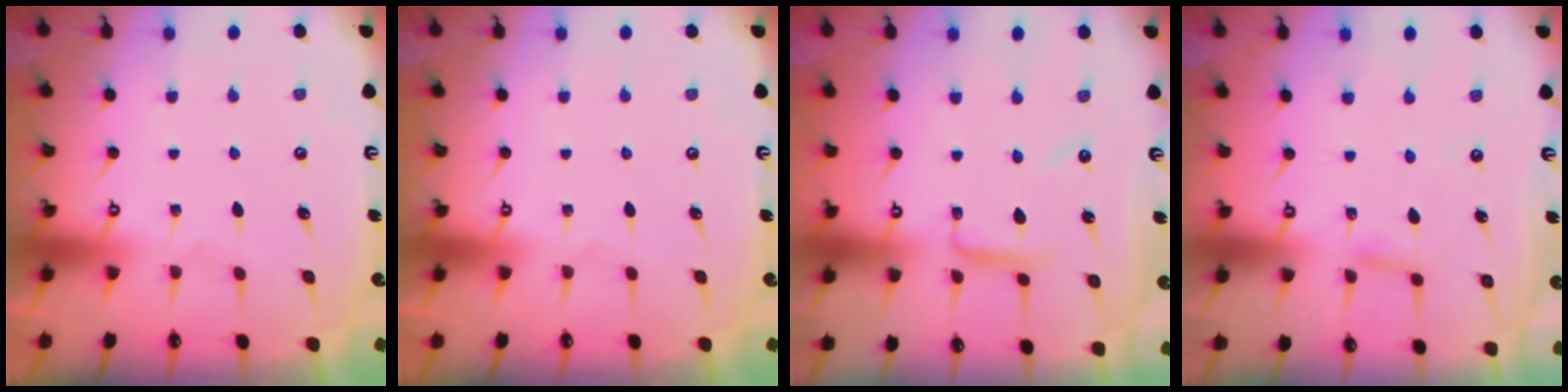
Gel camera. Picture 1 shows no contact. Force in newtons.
{"total": 0.0}
{"total": 6.2, "press": 6.2, "slide": 0.4}
{"total": 4.7, "press": 4.7, "slide": 0.5}